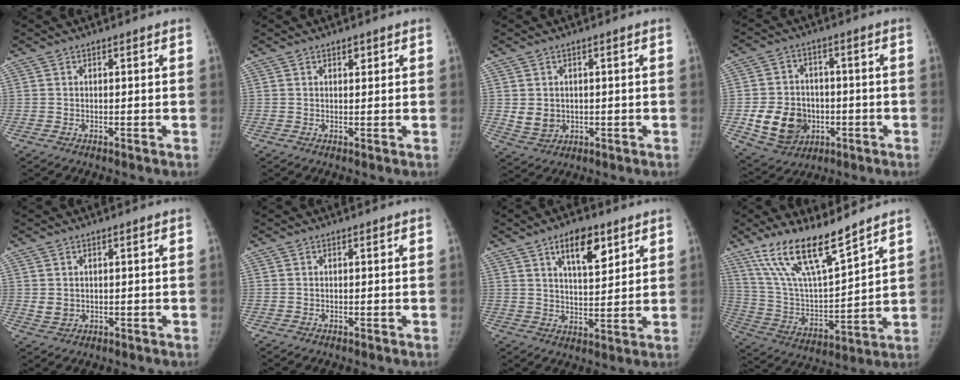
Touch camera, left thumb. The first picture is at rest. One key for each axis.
{"total": 1.3, "fx": 0.8, "fy": 0.6, "fz": 0.8, "tx": -0.006, "ty": -0.003, "tz": 0.011}
{"total": 4.3, "fx": 0.1, "fy": 3.8, "fz": 2.1, "tx": -0.021, "ty": -0.007, "tz": 0.015}
{"total": 12.5, "fx": -3.0, "fy": 10.4, "fz": 6.4, "tx": -0.079, "ty": 0.008, "tz": -0.038}
{"total": 2.3, "fx": 0.2, "fy": 1.9, "fz": 1.2, "tx": -0.014, "ty": -0.007, "tz": 0.012}
{"total": 0.0}
{"total": 9.8, "fx": 5.4, "fy": 4.3, "fz": 7.0, "tx": -0.089, "ty": -0.031, "tz": 0.089}
{"total": 17.6, "fx": 12.9, "fy": 4.0, "fz": 11.3, "tx": -0.189, "ty": -0.063, "tz": 0.254}